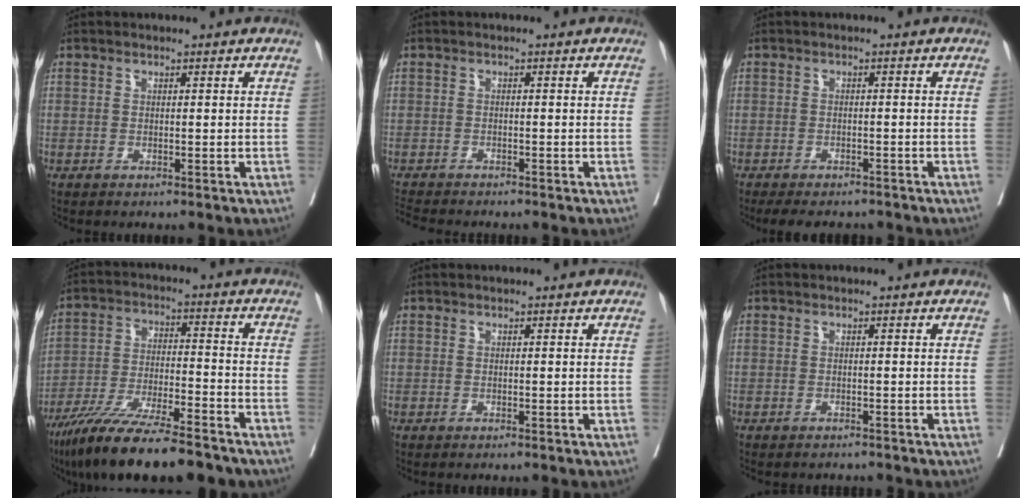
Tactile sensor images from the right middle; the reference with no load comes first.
{"total": 4.5, "force": [-4.3, 0.2, 1.4], "torque": [-0.020, -0.013, -0.073]}
{"total": 7.7, "force": [-6.8, 2.4, 2.8], "torque": [-0.030, -0.006, -0.089]}
{"total": 17.2, "force": [-13.7, 2.6, 10.1], "torque": [-0.169, -0.029, -0.229]}
{"total": 0.0}
{"total": 2.6, "force": [-2.4, 0.9, 0.5], "torque": [-0.007, -0.002, -0.032]}